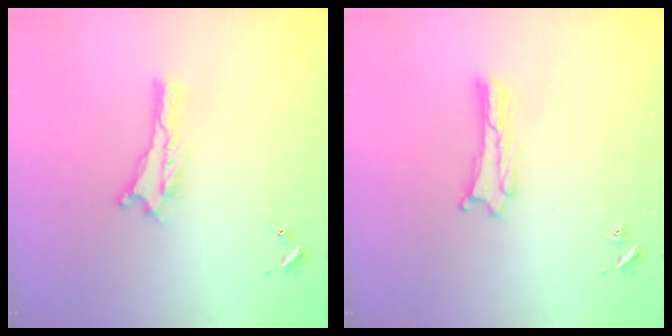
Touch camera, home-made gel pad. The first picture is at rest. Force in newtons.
{"total": 0.9, "press": 0.9, "slide": 0.0}